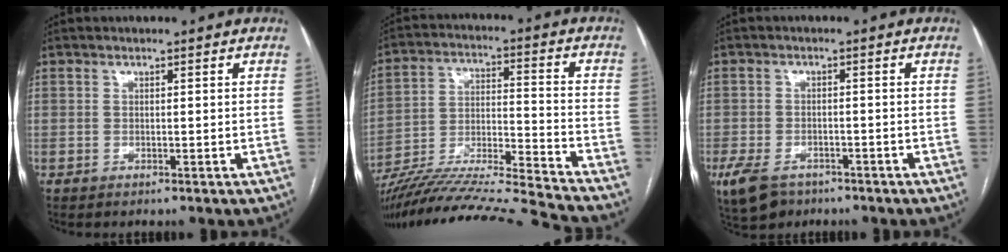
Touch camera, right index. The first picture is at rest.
{"total": 22.2, "force": [-20.6, -2.0, 7.9], "torque": [-0.154, -0.022, -0.336]}
{"total": 7.3, "force": [-4.7, 4.4, 3.6], "torque": [-0.076, -0.007, -0.073]}